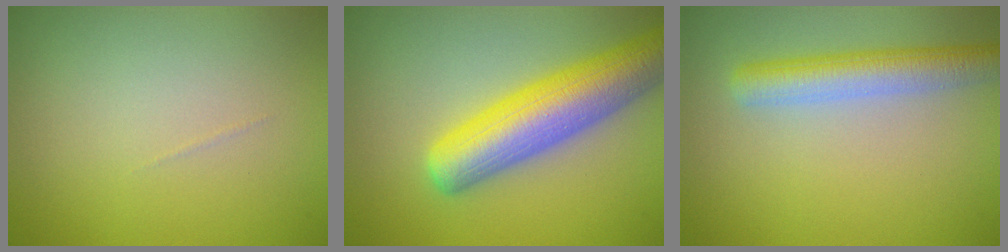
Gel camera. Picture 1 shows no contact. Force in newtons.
{"total": 7.5, "press": 7.5, "slide": 0.4}
{"total": 4.3, "press": 4.3, "slide": 0.2}